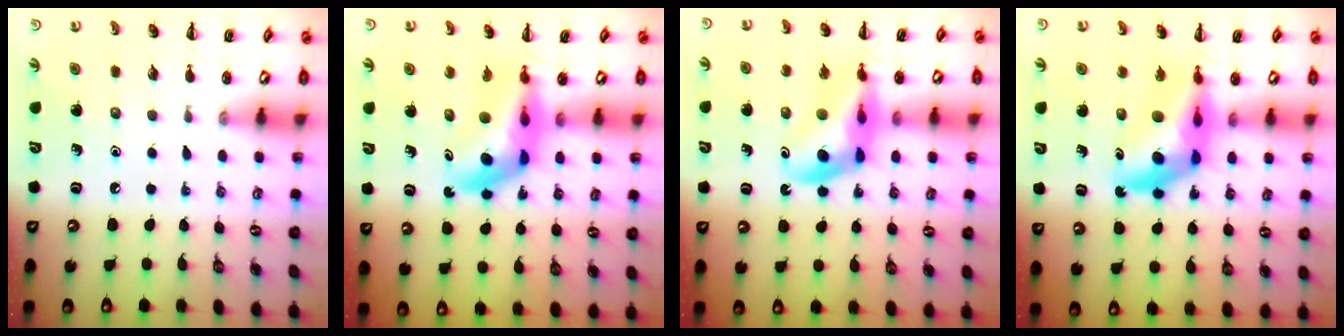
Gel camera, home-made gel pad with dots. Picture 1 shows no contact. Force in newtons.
{"total": 9.5, "press": 9.0, "slide": 3.2}
{"total": 12.3, "press": 11.9, "slide": 3.3}
{"total": 10.7, "press": 10.2, "slide": 3.4}